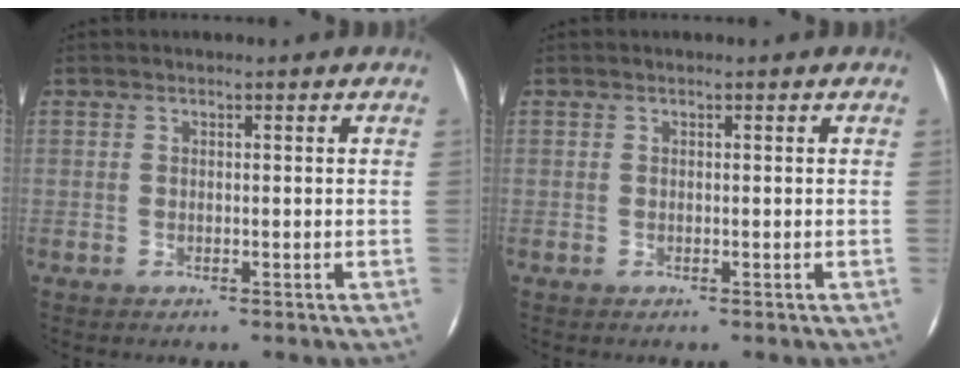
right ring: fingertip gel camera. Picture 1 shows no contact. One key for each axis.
{"total": 0.0}